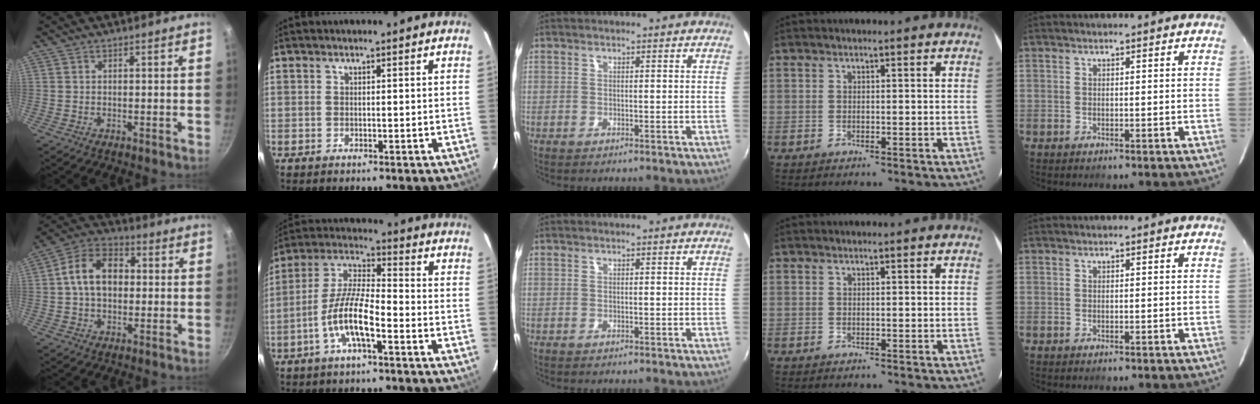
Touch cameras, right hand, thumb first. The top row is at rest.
{"thumb": {"total": 11.6, "force": [0.7, 8.2, 8.2], "torque": [-0.111, 0.029, -0.004]}, "index": {"total": 10.4, "force": [-4.7, 2.4, 9.0], "torque": [-0.190, 0.004, -0.093]}}